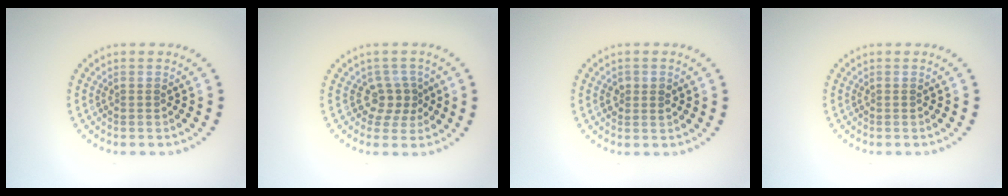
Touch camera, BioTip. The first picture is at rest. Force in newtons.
{"total": 2.4, "press": 1.7, "slide": 1.7}
{"total": 1.5, "press": 1.5, "slide": 0.2}
{"total": 0.0}